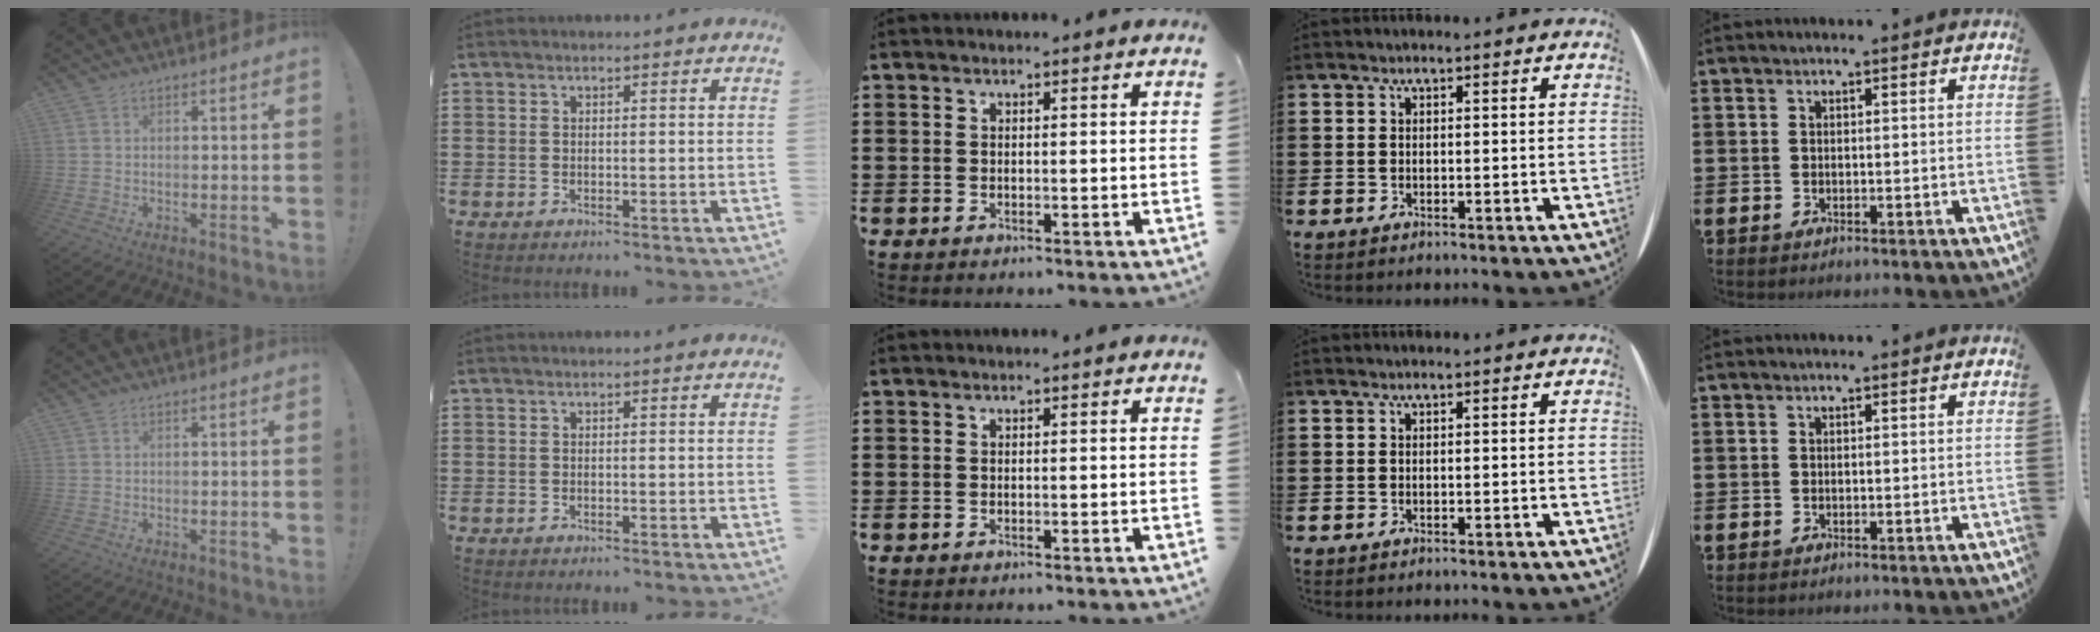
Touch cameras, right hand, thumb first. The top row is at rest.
{}